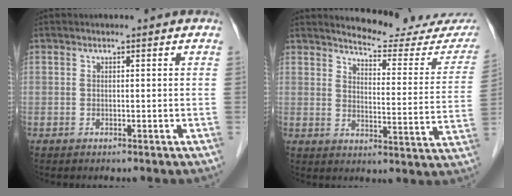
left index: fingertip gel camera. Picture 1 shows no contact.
{"total": 17.1, "force": [16.3, 2.2, 4.6], "torque": [-0.044, -0.082, 0.178]}